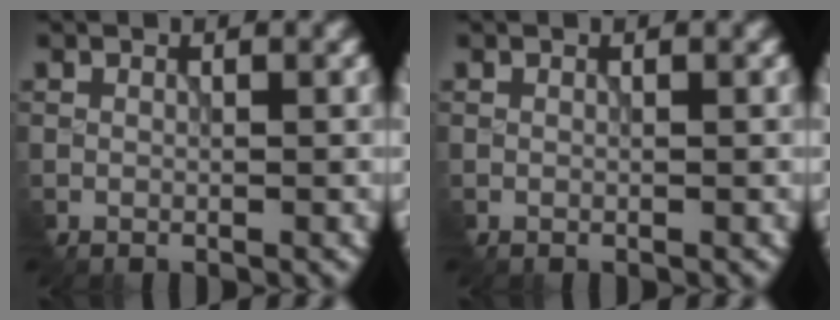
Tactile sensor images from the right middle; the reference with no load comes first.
{"total": 0.0}